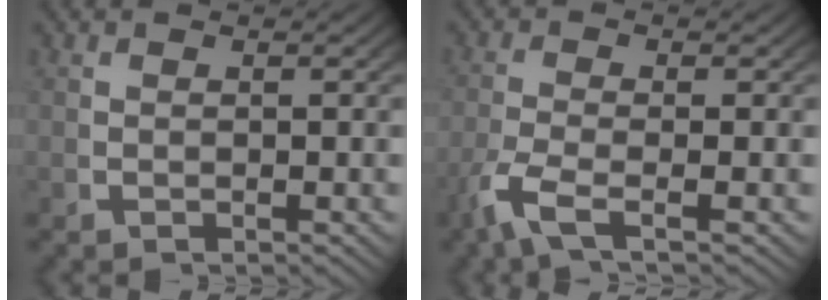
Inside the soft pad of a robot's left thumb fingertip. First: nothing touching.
{"total": 3.7, "force": [-1.7, 1.1, 3.1], "torque": [-0.087, -0.014, -0.028]}